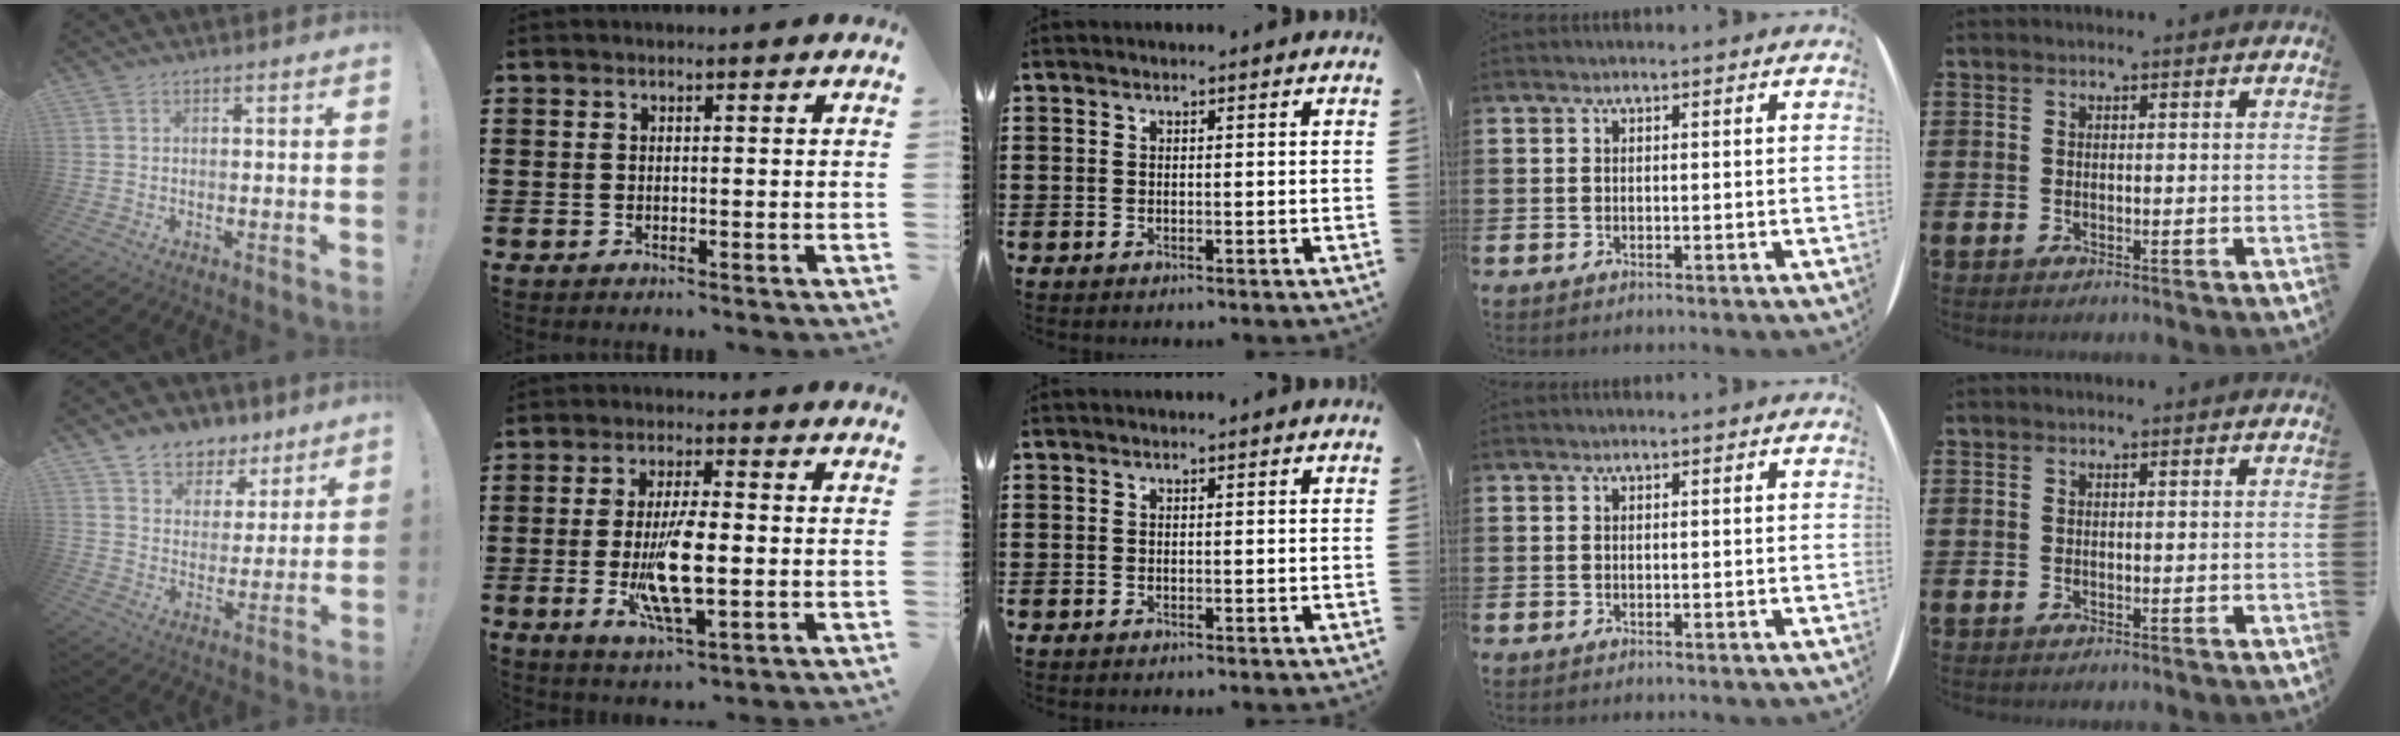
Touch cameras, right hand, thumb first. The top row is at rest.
{"thumb": {"total": 7.4, "force": [5.0, 5.5, 0.8], "torque": [-0.011, -0.043, 0.100]}, "index": {"total": 9.9, "force": [-1.5, 3.1, 9.2], "torque": [-0.187, -0.014, -0.026]}}